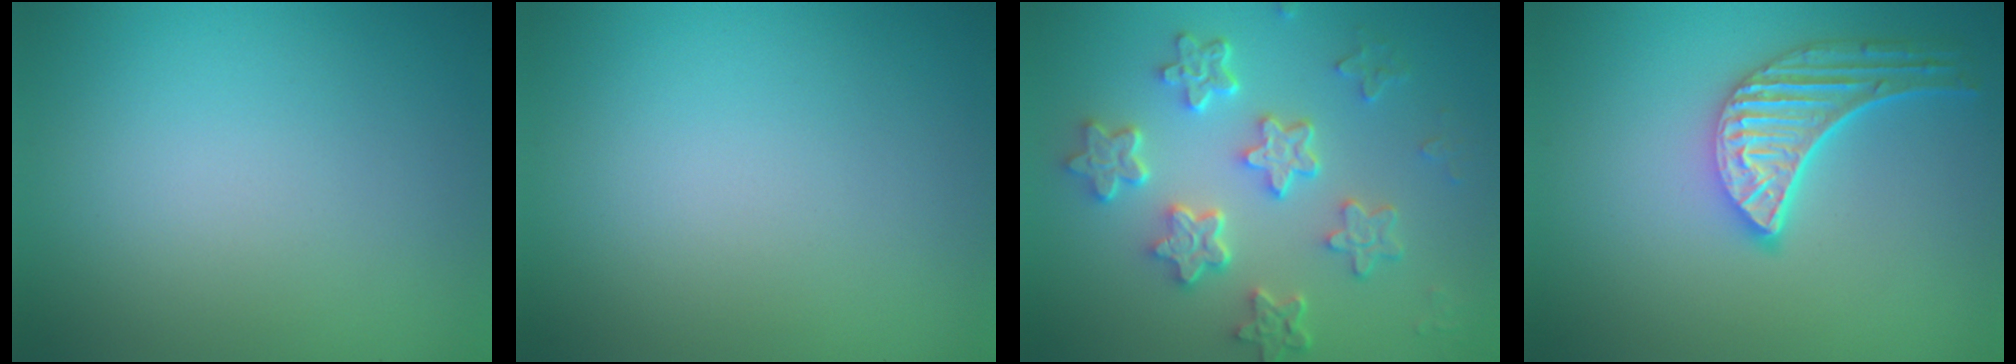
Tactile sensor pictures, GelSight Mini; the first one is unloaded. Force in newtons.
{"total": 0.0}
{"total": 5.8, "press": 4.6, "slide": 3.6}
{"total": 5.1, "press": 4.0, "slide": 3.1}